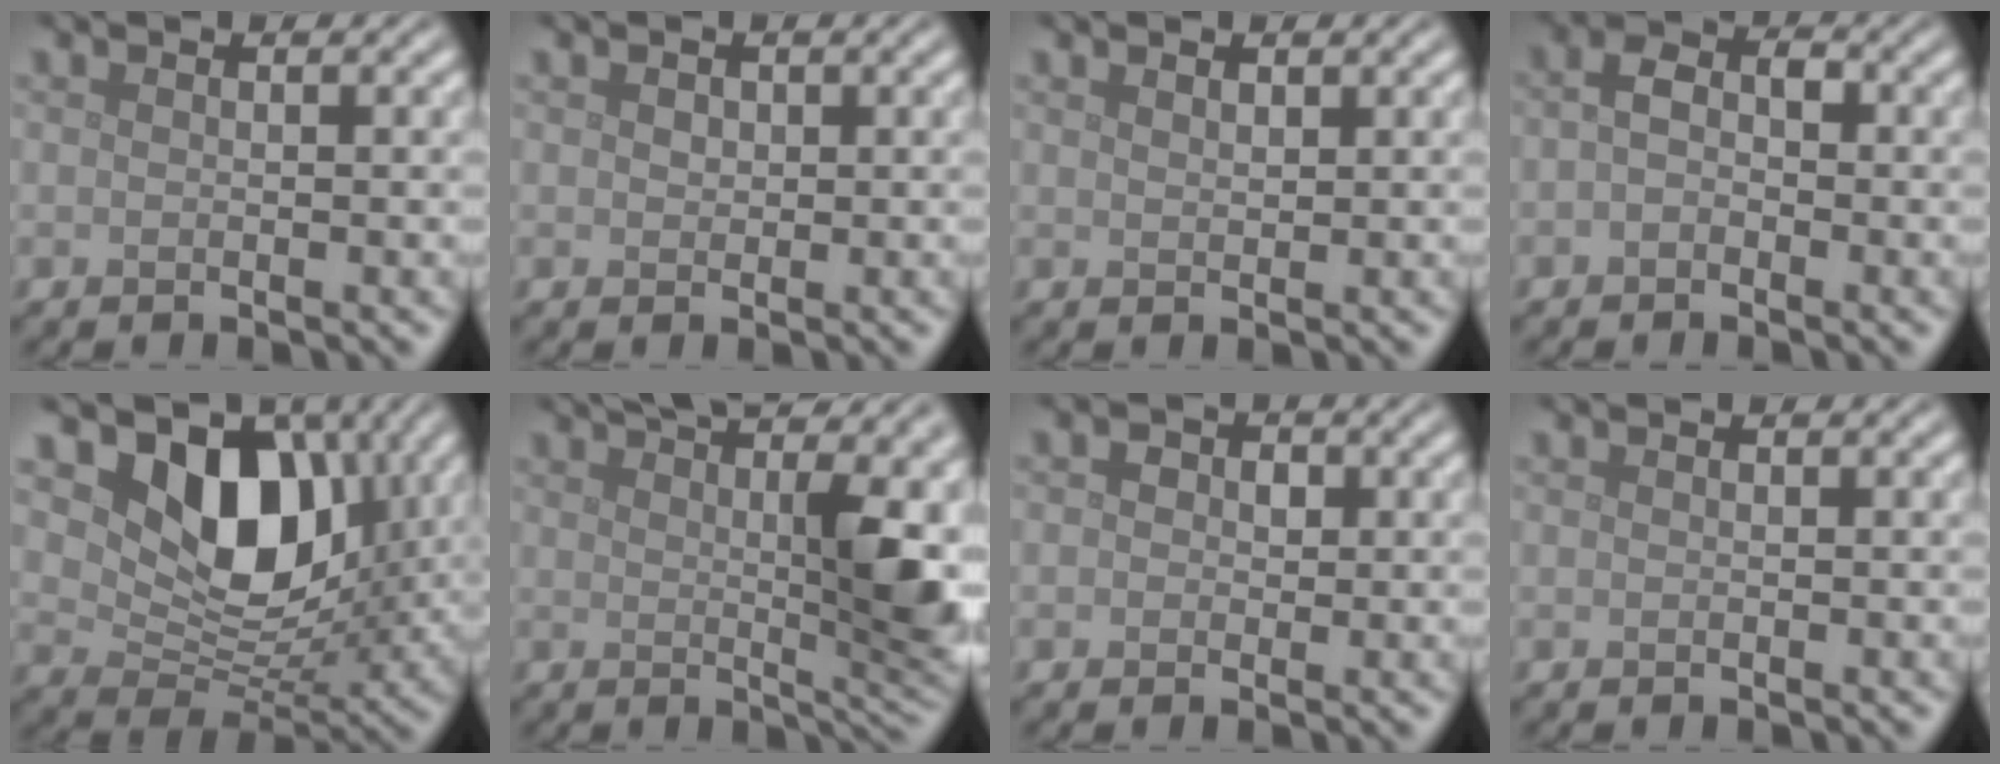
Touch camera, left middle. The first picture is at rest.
{"total": 0.7, "force": [0.3, 0.6, 0.1], "torque": [-0.006, -0.004, 0.005]}
{"total": 0.7, "force": [0.6, 0.2, 0.1], "torque": [-0.006, -0.003, 0.014]}
{"total": 2.0, "force": [-0.5, 1.5, 1.2], "torque": [-0.026, 0.003, -0.017]}
{"total": 9.2, "force": [3.2, 6.2, 6.0], "torque": [-0.098, -0.014, 0.050]}
{"total": 11.3, "force": [4.0, 3.3, 10.1], "torque": [-0.114, 0.015, 0.056]}
{"total": 1.9, "force": [0.4, 1.6, 0.8], "torque": [-0.005, 0.001, -0.011]}
{"total": 0.0}